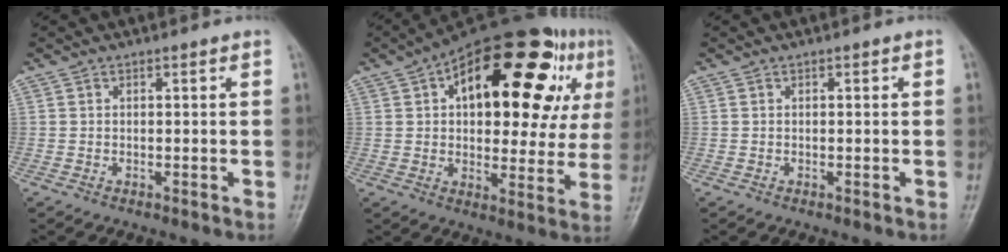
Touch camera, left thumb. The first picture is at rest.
{"total": 30.2, "force": [10.2, 14.4, 24.5], "torque": [-0.313, 0.035, 0.144]}
{"total": 0.0}